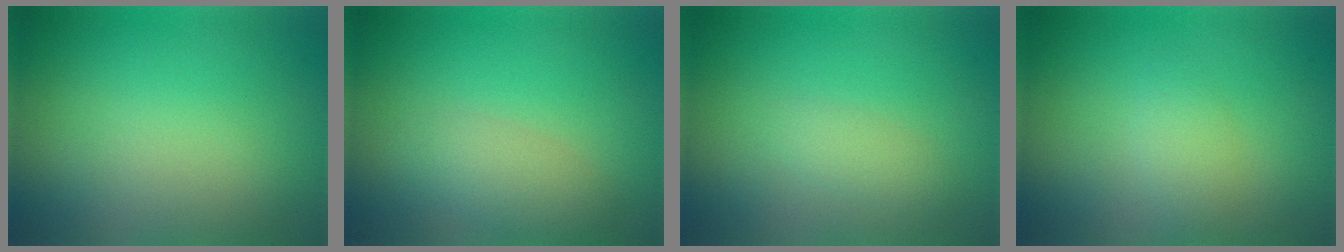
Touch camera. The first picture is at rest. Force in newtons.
{"total": 2.5, "press": 2.5, "slide": 0.1}
{"total": 1.3, "press": 1.3, "slide": 0.1}
{"total": 1.7, "press": 1.7, "slide": 0.0}